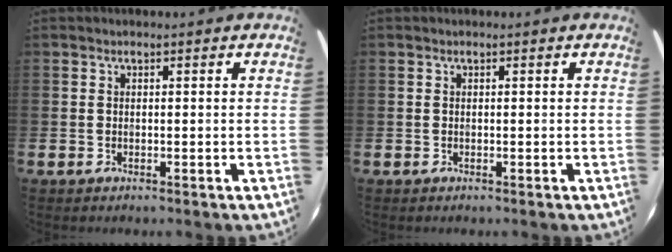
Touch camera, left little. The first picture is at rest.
{"total": 0.0}